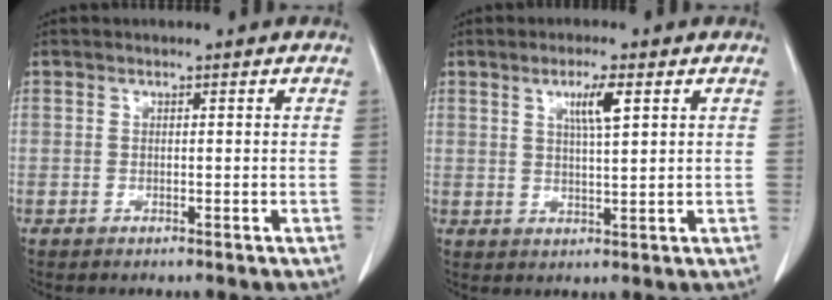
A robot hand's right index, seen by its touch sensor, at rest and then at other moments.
{"total": 4.3, "force": [1.9, 0.1, 3.9], "torque": [-0.068, -0.002, 0.035]}